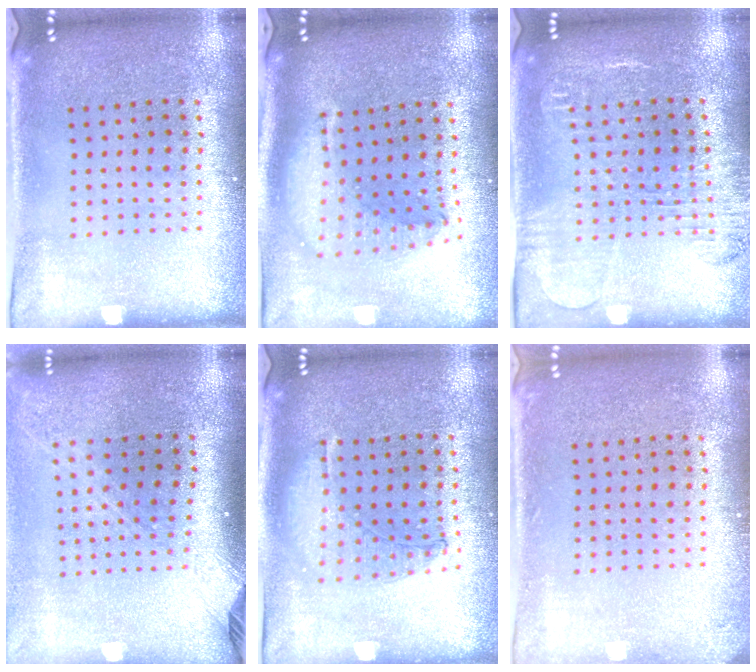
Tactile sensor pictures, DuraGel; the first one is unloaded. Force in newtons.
{"total": 2.3, "press": 1.7, "slide": 1.5}
{"total": 1.8, "press": 1.7, "slide": 0.5}
{"total": 2.2, "press": 1.6, "slide": 1.5}
{"total": 1.0, "press": 1.0, "slide": 0.3}
{"total": 0.9, "press": 0.9, "slide": 0.1}